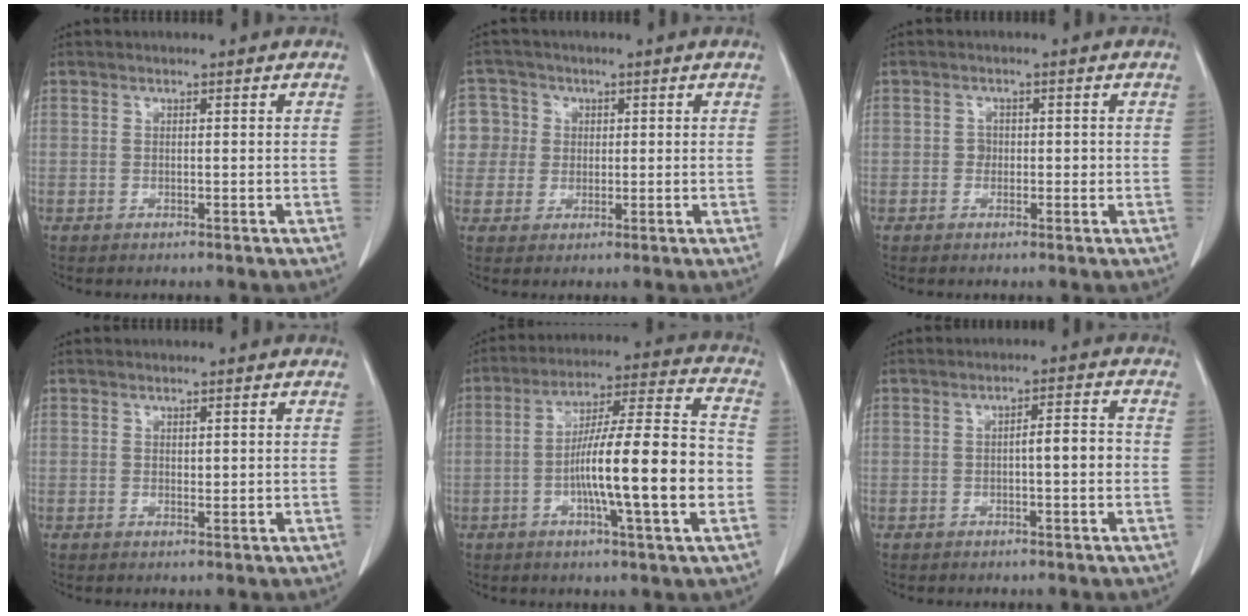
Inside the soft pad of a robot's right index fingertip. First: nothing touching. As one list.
[{"total": 7.1, "force": [1.4, 7.0, 0.3], "torque": [-0.006, 0.029, 0.031]}, {"total": 1.6, "force": [-0.1, 1.4, 0.7], "torque": [-0.003, 0.008, 0.000]}, {"total": 0.7, "force": [0.3, 0.4, 0.5], "torque": [-0.007, -0.003, 0.005]}, {"total": 16.9, "force": [-3.4, 0.9, 16.5], "torque": [-0.266, 0.012, -0.056]}, {"total": 3.7, "force": [-0.5, 0.7, 3.6], "torque": [-0.056, 0.009, -0.009]}]